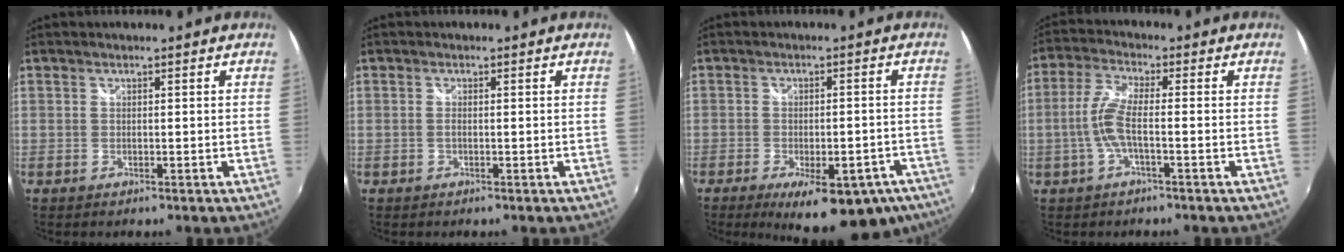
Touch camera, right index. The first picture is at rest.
{"total": 0.6, "force": [-0.3, -0.1, 0.6], "torque": [-0.011, 0.001, -0.005]}
{"total": 17.3, "force": [-11.5, 6.5, 11.1], "torque": [-0.170, -0.024, -0.142]}
{"total": 6.5, "force": [-1.6, 1.1, 6.2], "torque": [-0.140, 0.004, -0.031]}